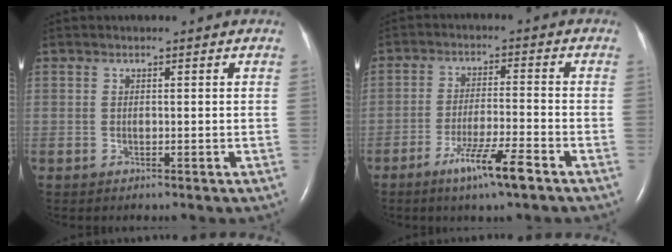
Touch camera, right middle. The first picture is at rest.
{"total": 7.5, "force": [-4.7, -0.1, 5.9], "torque": [-0.112, -0.014, -0.084]}